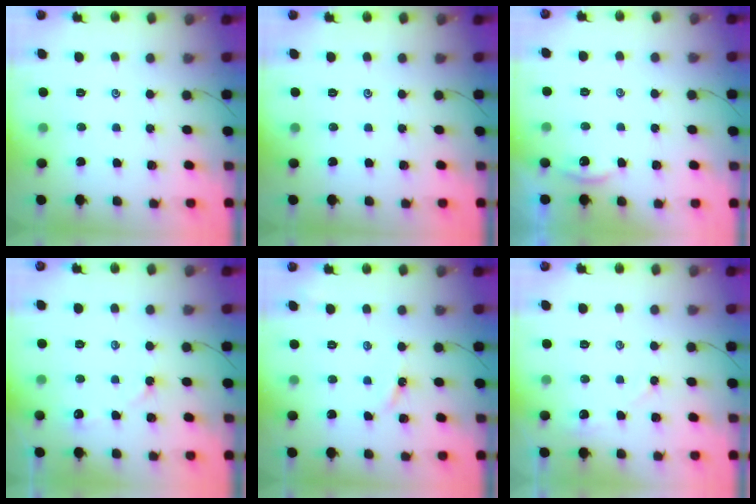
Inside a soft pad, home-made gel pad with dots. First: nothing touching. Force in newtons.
{"total": 0.0}
{"total": 2.2, "press": 2.2, "slide": 0.3}
{"total": 2.9, "press": 2.9, "slide": 0.5}
{"total": 4.6, "press": 4.6, "slide": 0.6}
{"total": 2.8, "press": 2.8, "slide": 0.5}